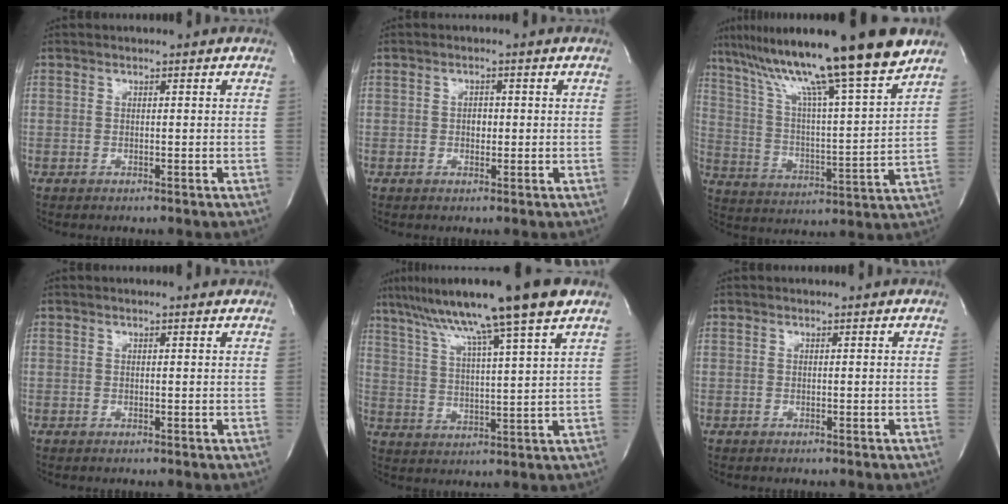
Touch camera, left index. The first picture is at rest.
{"total": 1.6, "force": [-0.3, 1.0, 1.1], "torque": [-0.016, 0.001, -0.004]}
{"total": 21.4, "force": [16.5, -0.4, 13.6], "torque": [-0.234, 0.010, 0.269]}
{"total": 0.6, "force": [0.4, 0.1, 0.5], "torque": [-0.010, 0.005, 0.004]}
{"total": 16.0, "force": [11.6, -1.2, 11.0], "torque": [-0.185, 0.029, 0.176]}
{"total": 0.0}